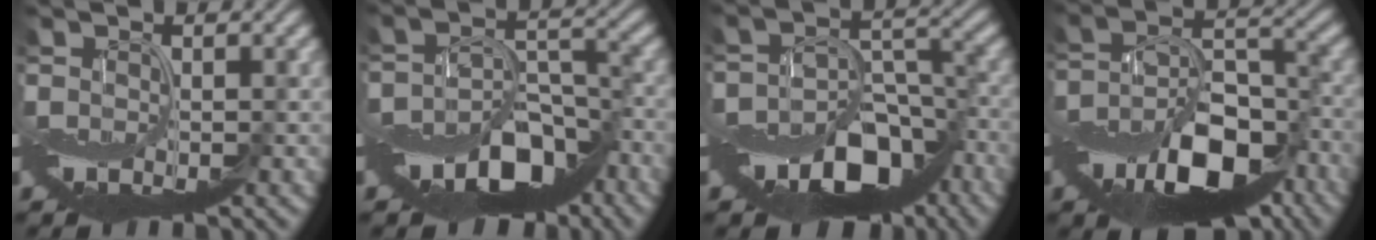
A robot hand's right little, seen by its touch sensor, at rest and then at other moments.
{"total": 8.7, "force": [-6.1, 3.9, 4.8], "torque": [-0.067, -0.003, -0.106]}
{"total": 10.1, "force": [-7.1, 4.9, 5.3], "torque": [-0.077, 0.004, -0.115]}
{"total": 10.9, "force": [-6.0, 5.4, 7.3], "torque": [-0.124, -0.004, -0.102]}